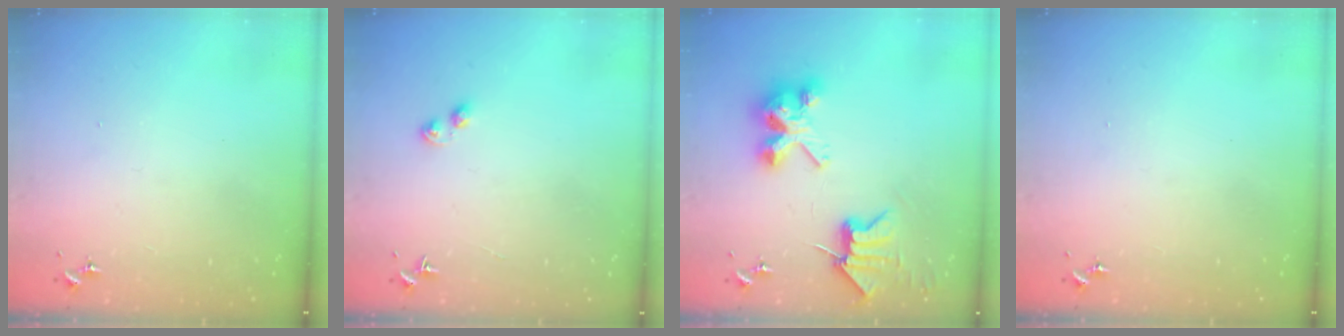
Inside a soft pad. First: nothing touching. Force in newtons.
{"total": 3.2, "press": 3.1, "slide": 0.5}
{"total": 8.6, "press": 8.5, "slide": 0.6}
{"total": 0.0}